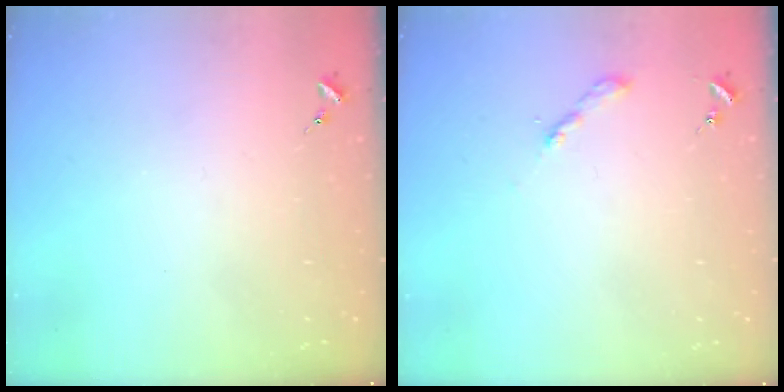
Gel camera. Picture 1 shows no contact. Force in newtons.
{"total": 2.0, "press": 2.0, "slide": 0.2}